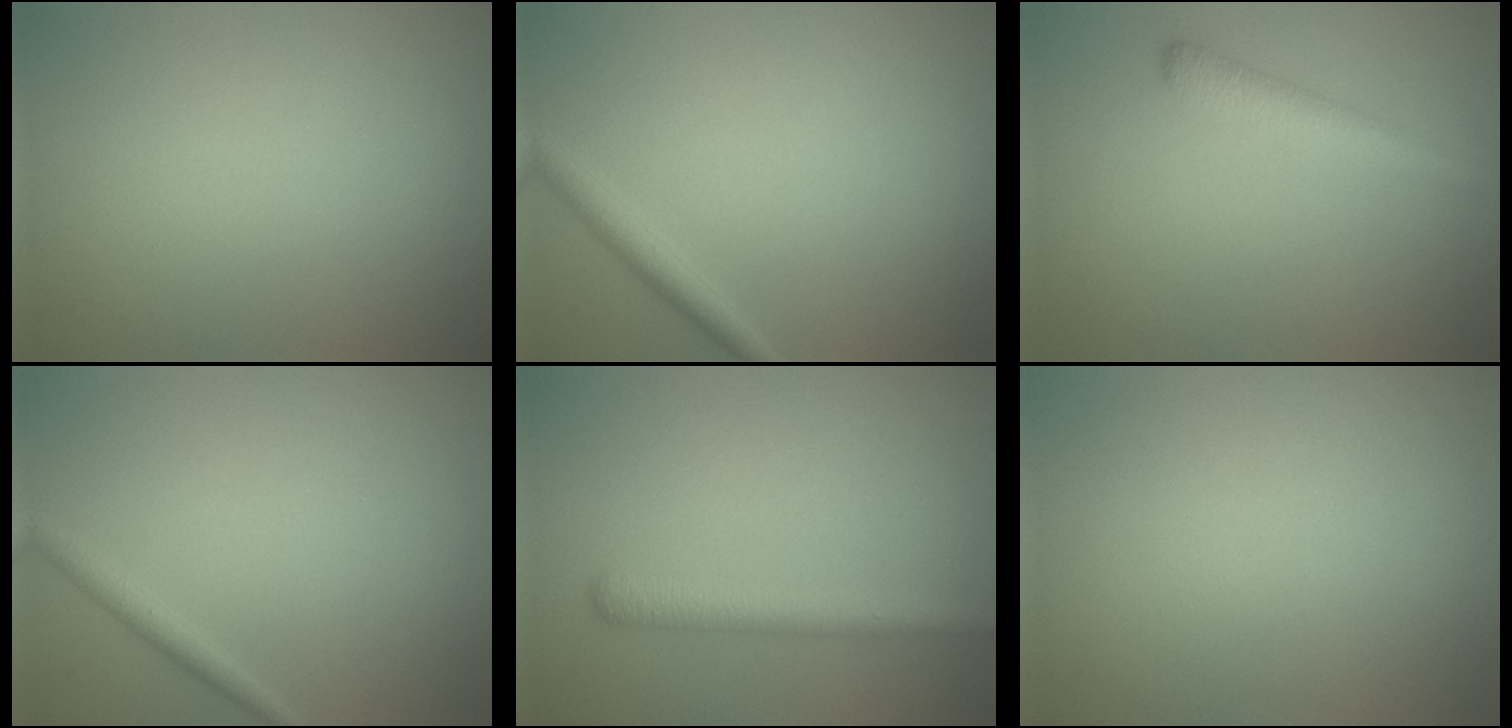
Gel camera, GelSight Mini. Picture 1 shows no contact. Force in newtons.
{"total": 1.8, "press": 1.8, "slide": 0.0}
{"total": 2.6, "press": 2.6, "slide": 0.0}
{"total": 1.4, "press": 1.4, "slide": 0.1}
{"total": 3.0, "press": 3.0, "slide": 0.2}
{"total": 0.0}